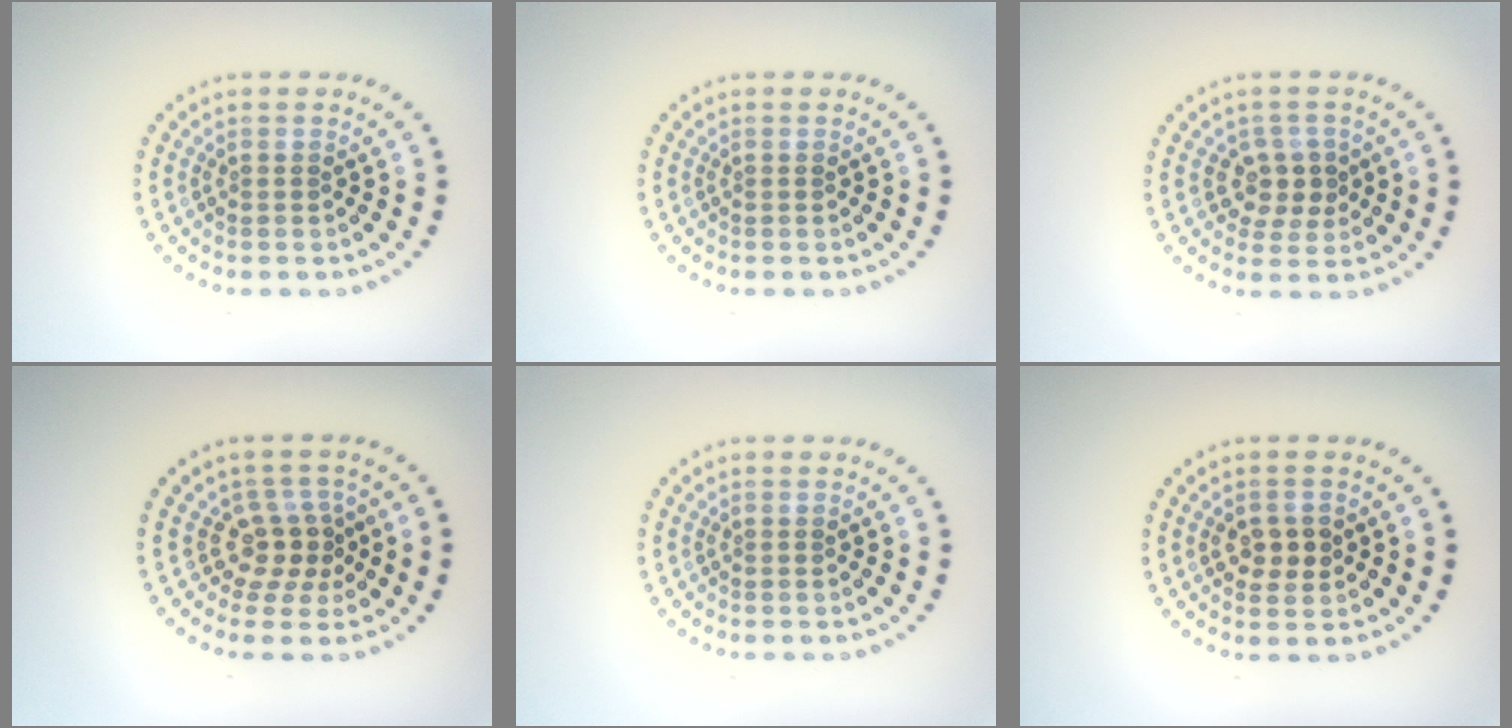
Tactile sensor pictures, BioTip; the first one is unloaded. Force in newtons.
{"total": 0.0}
{"total": 2.9, "press": 2.7, "slide": 1.0}
{"total": 2.9, "press": 2.2, "slide": 1.9}
{"total": 0.0}
{"total": 2.4, "press": 2.3, "slide": 0.3}